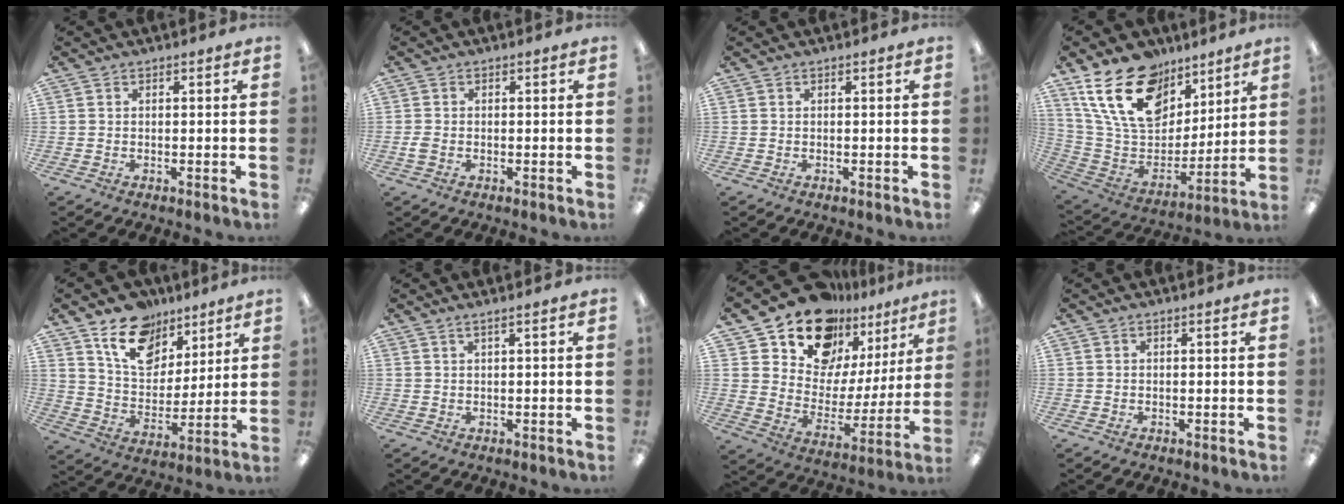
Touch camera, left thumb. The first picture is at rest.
{"total": 1.7, "force": [-0.6, 1.3, 0.8], "torque": [-0.015, 0.003, -0.010]}
{"total": 0.0}
{"total": 21.5, "force": [12.3, 13.6, 11.4], "torque": [-0.227, -0.057, 0.227]}
{"total": 14.9, "force": [9.6, 9.9, 5.6], "torque": [-0.087, -0.050, 0.180]}
{"total": 1.2, "force": [0.8, -0.1, 0.9], "torque": [-0.016, -0.001, 0.015]}
{"total": 17.2, "force": [14.1, 8.8, 4.3], "torque": [-0.093, -0.115, 0.253]}
{"total": 0.0}